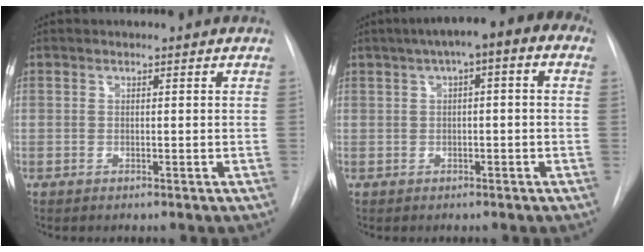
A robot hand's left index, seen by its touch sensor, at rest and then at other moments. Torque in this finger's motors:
{"motor_torque": [0.62, -0.66, 0.05, 0.04]}